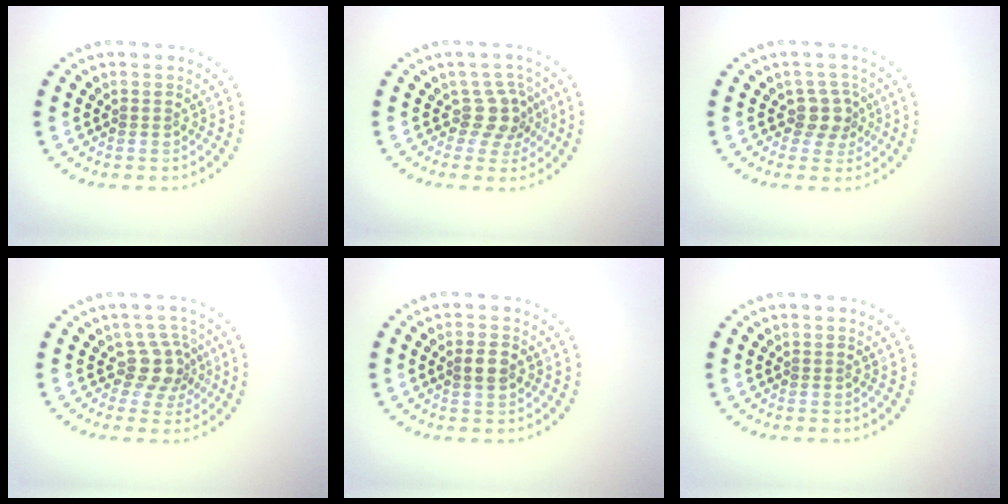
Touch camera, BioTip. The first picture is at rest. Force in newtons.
{"total": 2.7, "press": 2.1, "slide": 1.7}
{"total": 2.4, "press": 1.9, "slide": 1.5}
{"total": 2.8, "press": 2.1, "slide": 1.8}
{"total": 1.8, "press": 1.8, "slide": 0.4}
{"total": 0.0}